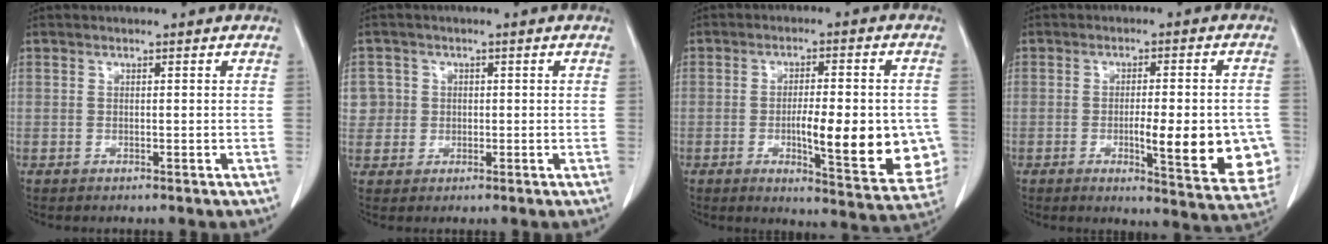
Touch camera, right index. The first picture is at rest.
{"total": 4.1, "force": [0.7, 4.0, 0.0], "torque": [0.015, 0.011, 0.013]}
{"total": 15.4, "force": [-2.7, 3.6, 14.7], "torque": [-0.154, -0.005, -0.025]}
{"total": 14.0, "force": [-3.0, 2.9, 13.4], "torque": [-0.120, -0.004, -0.028]}